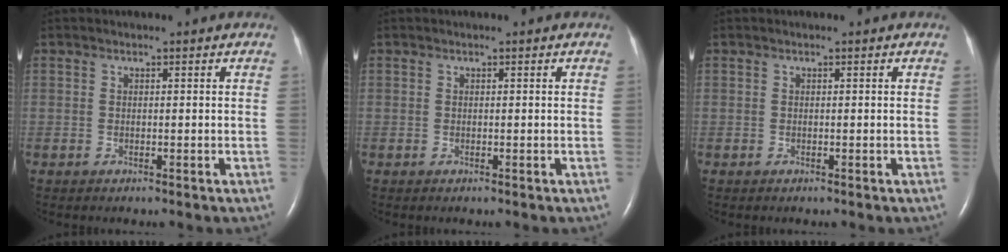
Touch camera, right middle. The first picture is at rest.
{"total": 0.0}
{"total": 0.0}